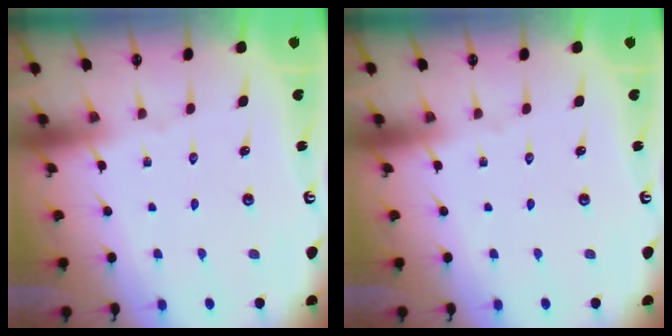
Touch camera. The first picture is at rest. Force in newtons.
{"total": 0.0}